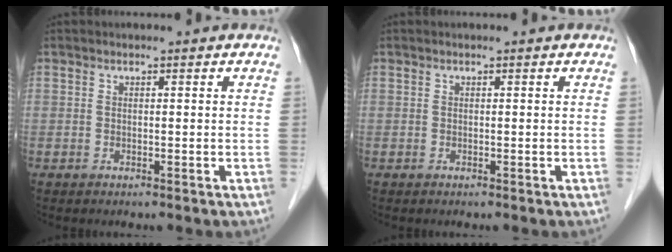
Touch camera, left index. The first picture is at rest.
{"total": 0.0}